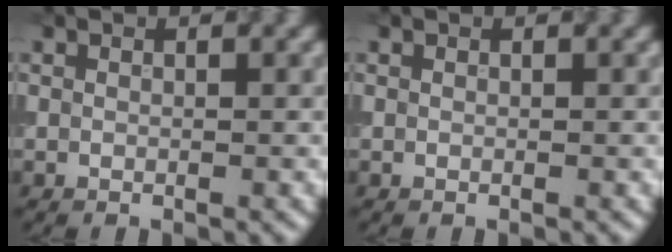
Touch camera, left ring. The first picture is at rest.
{"total": 0.0}